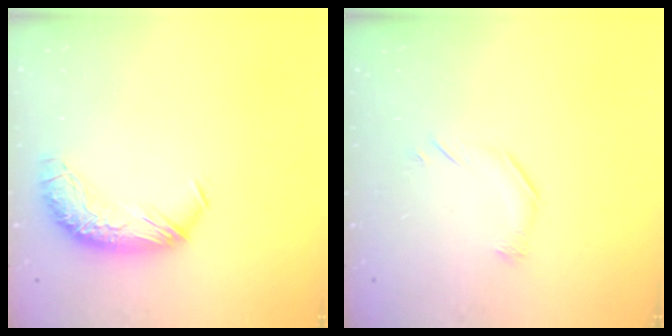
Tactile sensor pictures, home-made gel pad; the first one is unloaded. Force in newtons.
{"total": 5.9, "press": 5.8, "slide": 1.1}